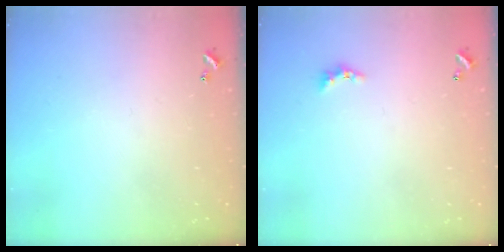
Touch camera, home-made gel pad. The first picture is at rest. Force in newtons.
{"total": 2.7, "press": 2.6, "slide": 0.6}